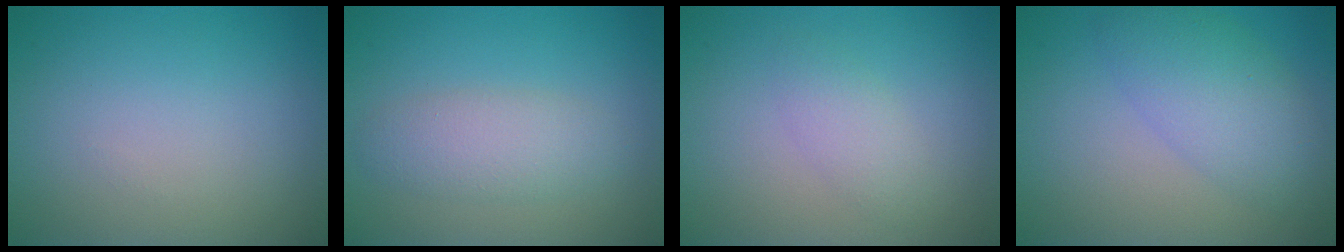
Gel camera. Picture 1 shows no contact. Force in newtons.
{"total": 3.1, "press": 3.1, "slide": 0.1}
{"total": 1.9, "press": 1.9, "slide": 0.1}
{"total": 4.7, "press": 4.7, "slide": 0.3}